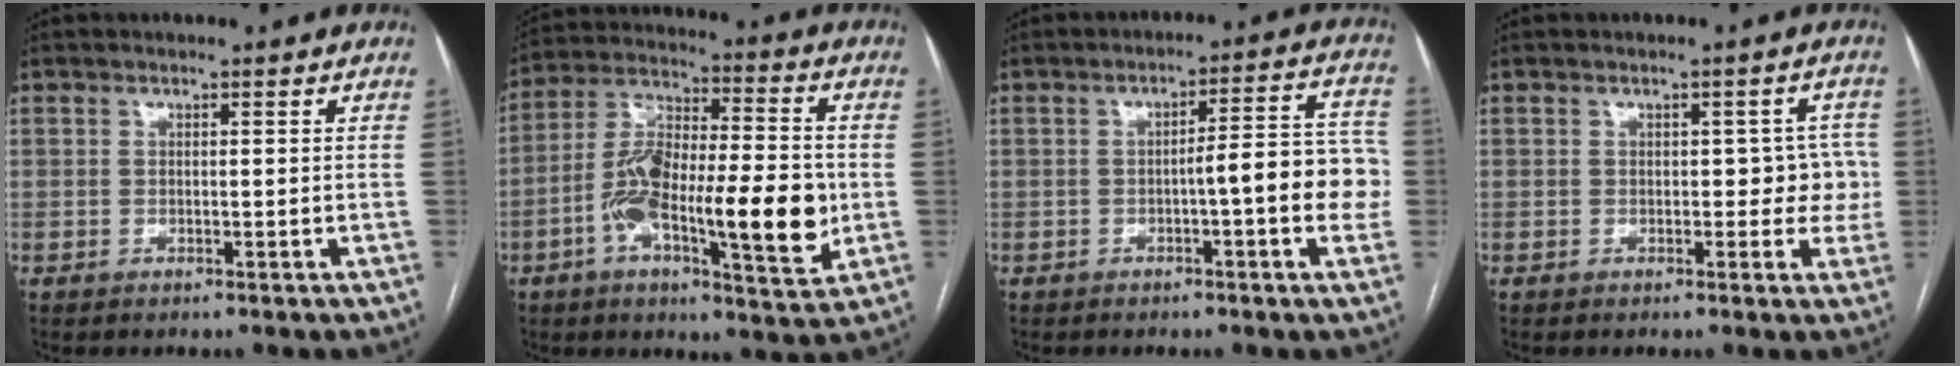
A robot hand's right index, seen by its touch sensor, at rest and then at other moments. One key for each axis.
{"total": 18.5, "fx": -4.0, "fy": 4.8, "fz": 17.4, "tx": -0.310, "ty": 0.008, "tz": -0.069}
{"total": 9.6, "fx": -2.1, "fy": 1.2, "fz": 9.3, "tx": -0.107, "ty": 0.036, "tz": -0.031}
{"total": 4.5, "fx": -0.1, "fy": 2.7, "fz": 3.6, "tx": -0.027, "ty": 0.029, "tz": 0.000}